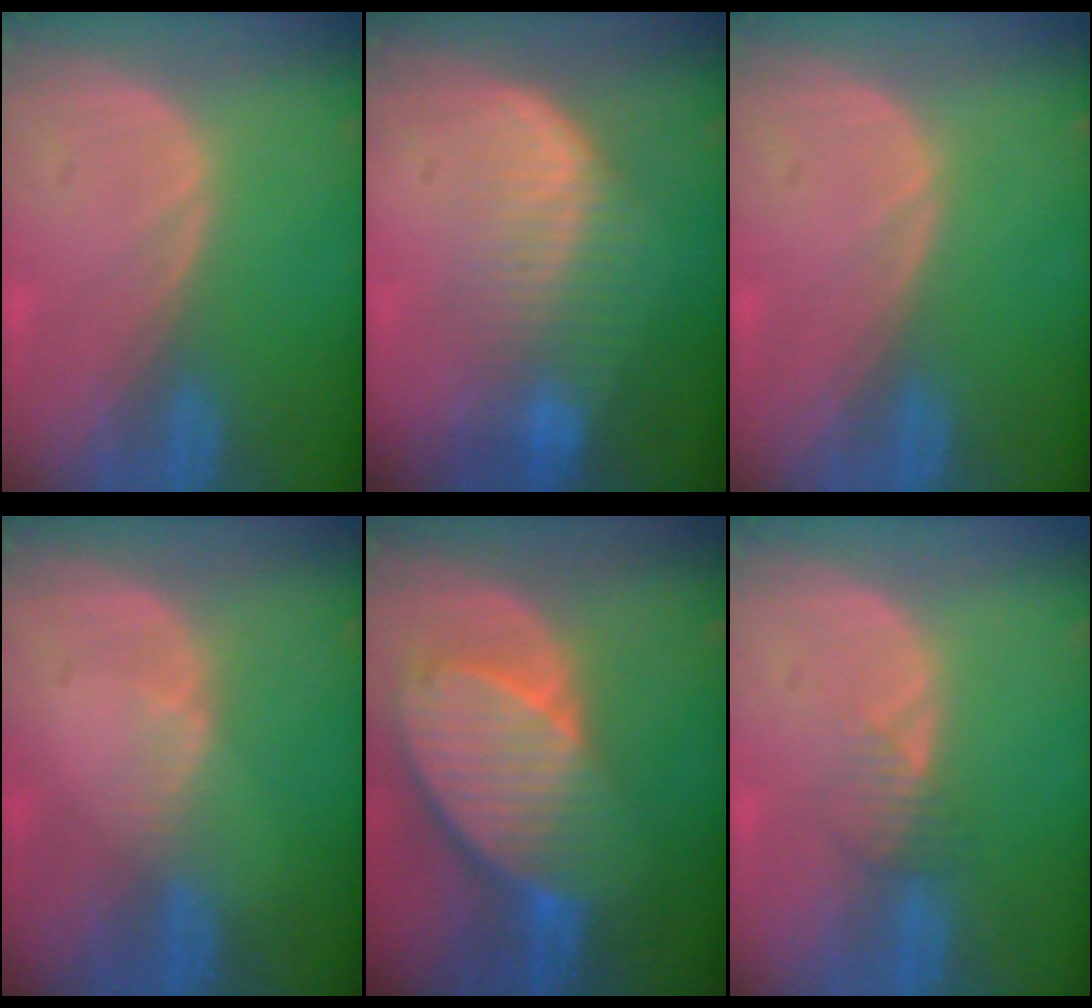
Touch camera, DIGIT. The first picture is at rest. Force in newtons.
{"total": 7.2, "press": 6.6, "slide": 2.8}
{"total": 0.0}
{"total": 1.1, "press": 1.1, "slide": 0.2}
{"total": 10.2, "press": 8.8, "slide": 5.0}
{"total": 2.1, "press": 2.1, "slide": 0.2}